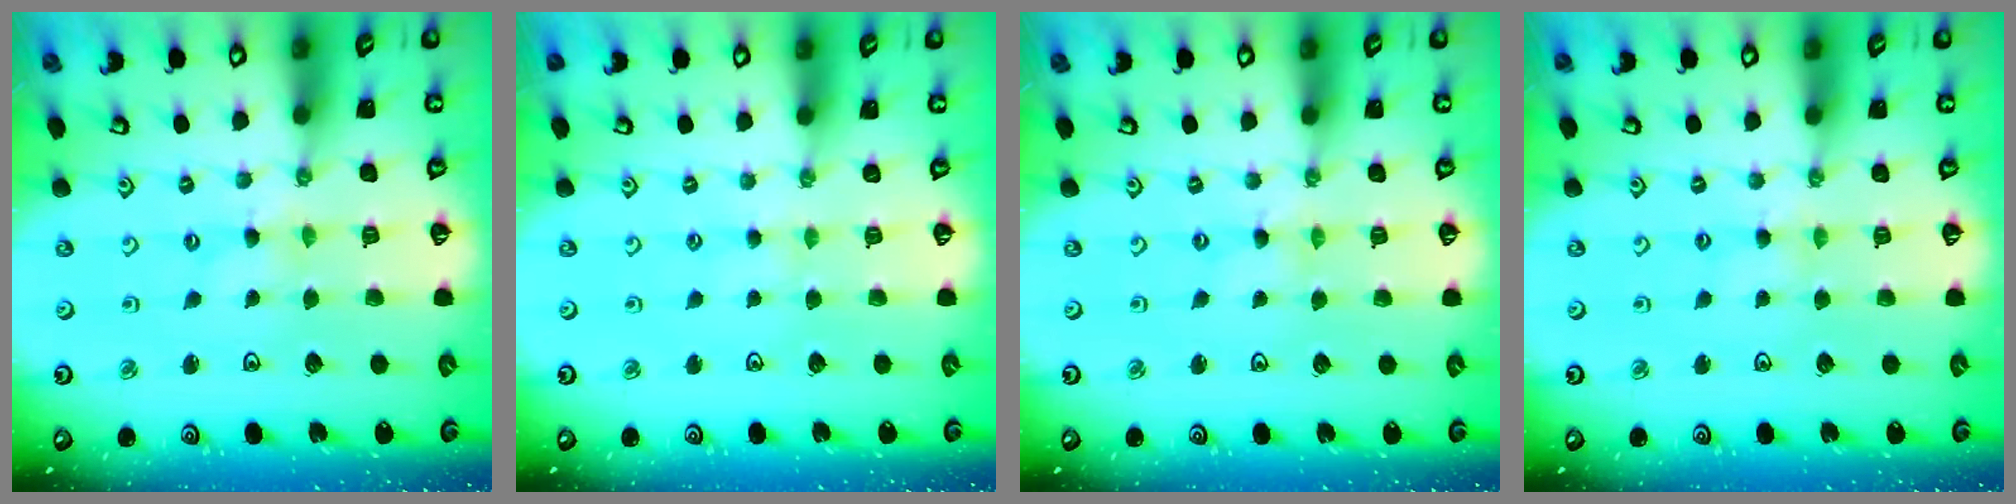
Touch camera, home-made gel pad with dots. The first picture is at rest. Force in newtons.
{"total": 1.7, "press": 1.7, "slide": 0.4}
{"total": 0.0}
{"total": 2.4, "press": 2.4, "slide": 0.4}